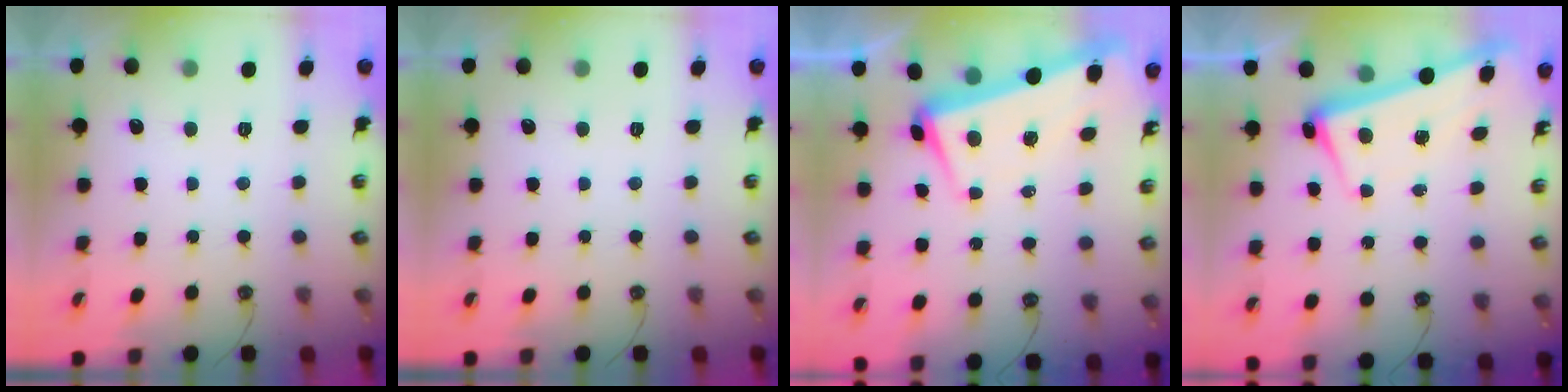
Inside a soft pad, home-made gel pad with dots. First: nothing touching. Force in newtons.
{"total": 0.0}
{"total": 2.1, "press": 0.5, "slide": 2.1}
{"total": 2.6, "press": 2.6, "slide": 0.5}